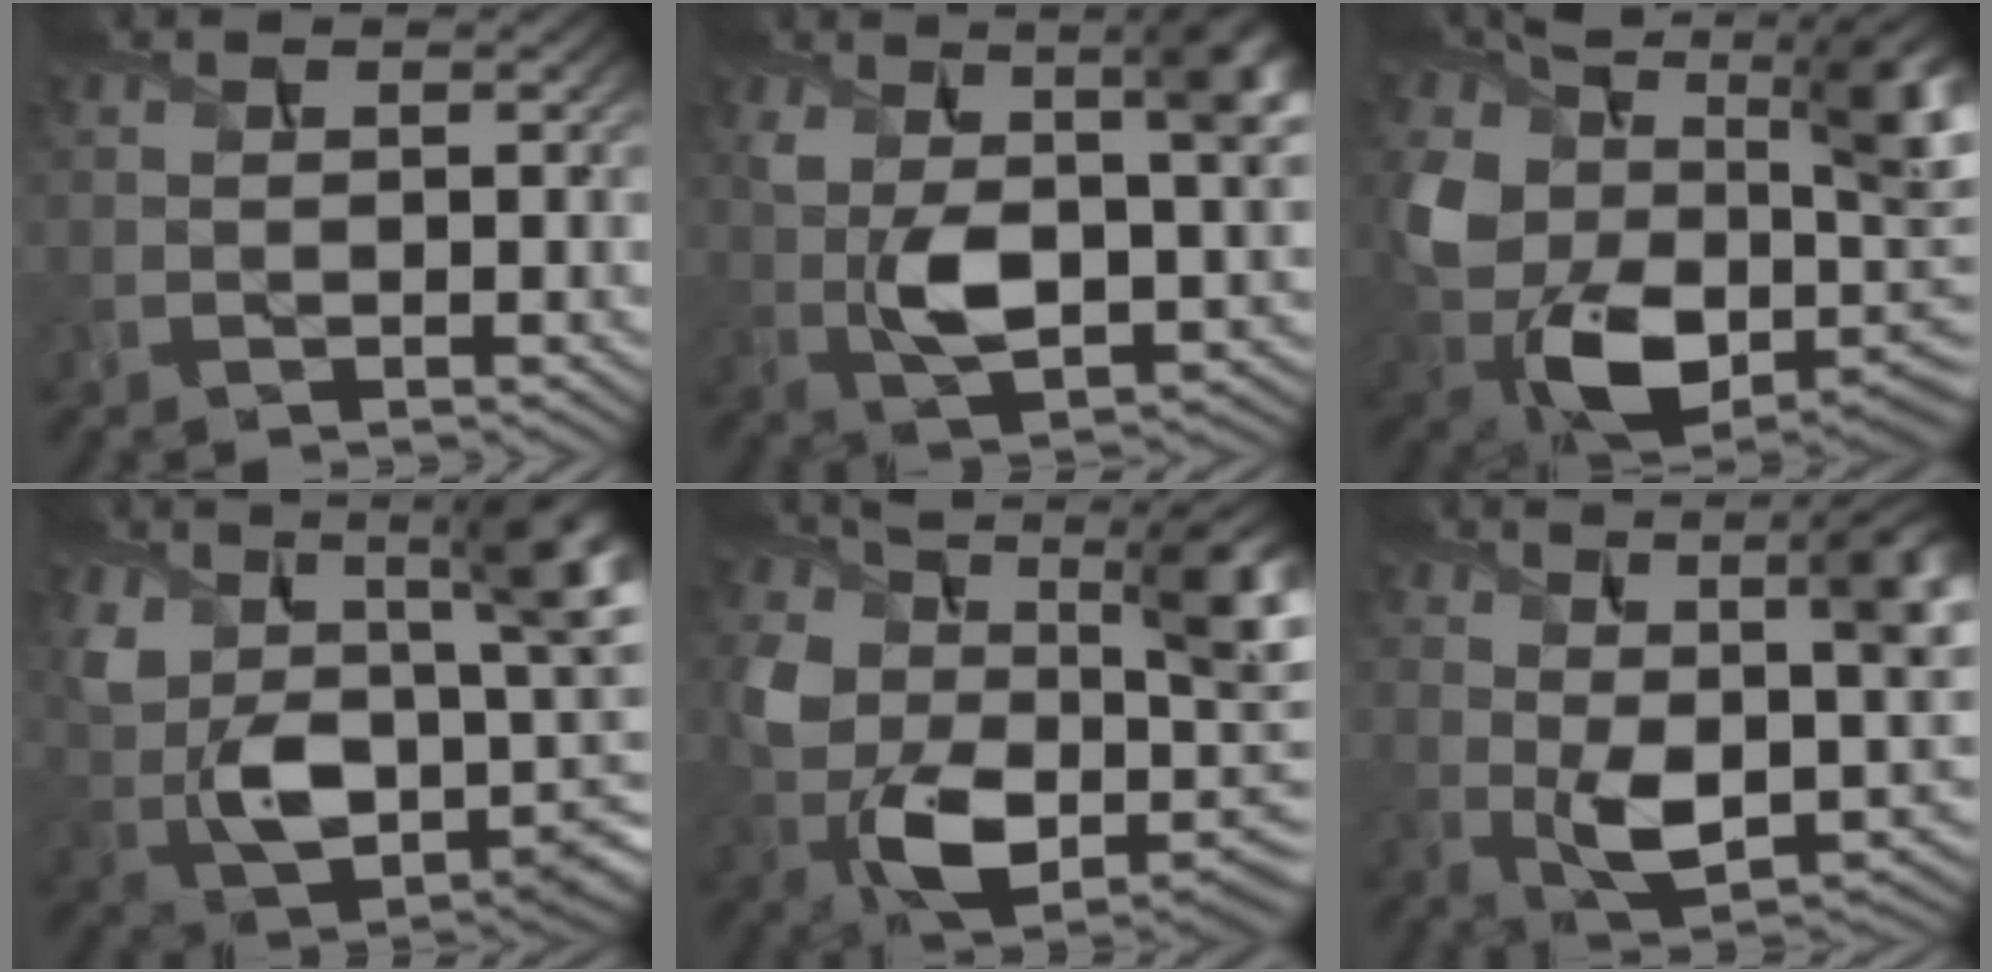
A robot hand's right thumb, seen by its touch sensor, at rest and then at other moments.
{"total": 12.4, "force": [1.7, 6.1, 10.6], "torque": [-0.191, -0.012, 0.032]}
{"total": 17.6, "force": [3.0, 11.3, 13.2], "torque": [-0.261, -0.038, 0.064]}
{"total": 15.7, "force": [2.7, 9.1, 12.5], "torque": [-0.233, -0.022, 0.062]}
{"total": 15.1, "force": [1.4, 9.3, 11.8], "torque": [-0.213, -0.034, 0.025]}
{"total": 13.6, "force": [1.8, 6.8, 11.6], "torque": [-0.190, -0.010, 0.033]}